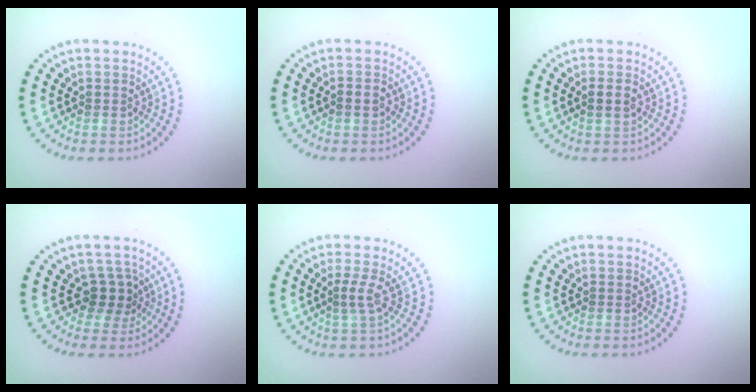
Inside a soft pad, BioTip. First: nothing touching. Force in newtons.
{"total": 1.0, "press": 0.9, "slide": 0.4}
{"total": 1.4, "press": 1.2, "slide": 0.6}
{"total": 2.2, "press": 1.8, "slide": 1.3}
{"total": 1.6, "press": 1.0, "slide": 1.2}
{"total": 0.0}